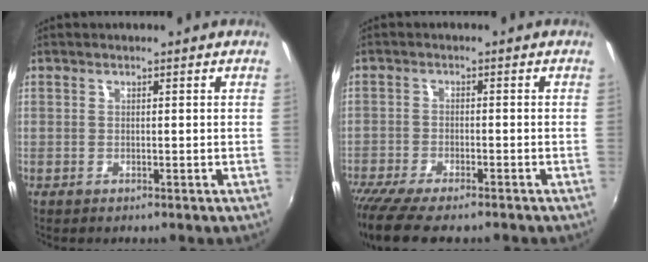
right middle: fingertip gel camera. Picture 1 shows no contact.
{"total": 11.0, "force": [-8.9, 2.4, 5.9], "torque": [-0.141, -0.047, -0.157]}